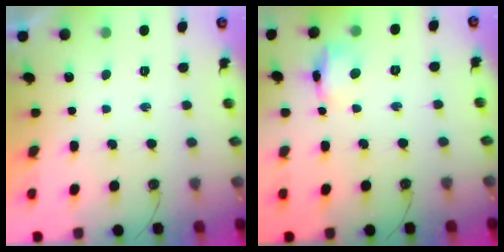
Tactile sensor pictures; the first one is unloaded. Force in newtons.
{"total": 10.0, "press": 10.0, "slide": 0.7}